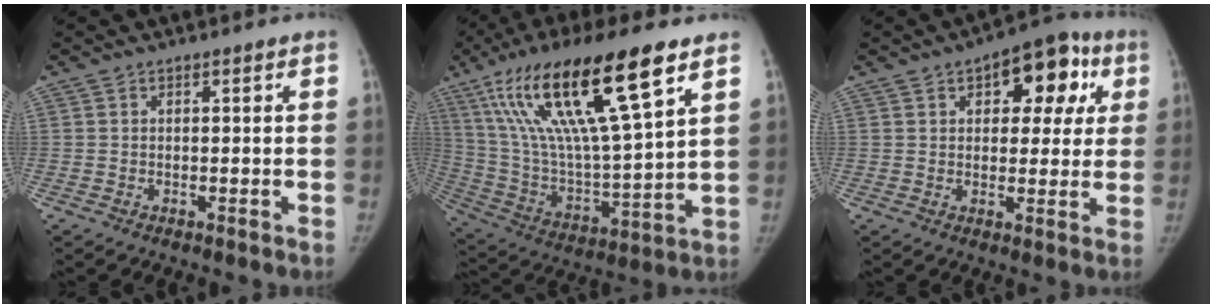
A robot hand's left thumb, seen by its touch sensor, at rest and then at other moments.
{"total": 28.4, "force": [13.7, 6.3, 24.1], "torque": [-0.471, -0.019, 0.252]}
{"total": 13.3, "force": [5.1, 7.3, 9.9], "torque": [-0.072, 0.011, 0.062]}